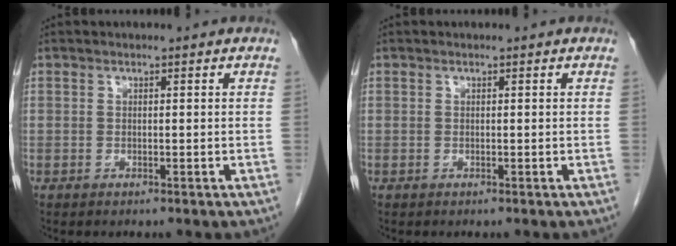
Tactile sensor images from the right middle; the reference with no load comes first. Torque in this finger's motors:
{"motor_torque": [0.00, 0.00, 0.00, -0.01]}